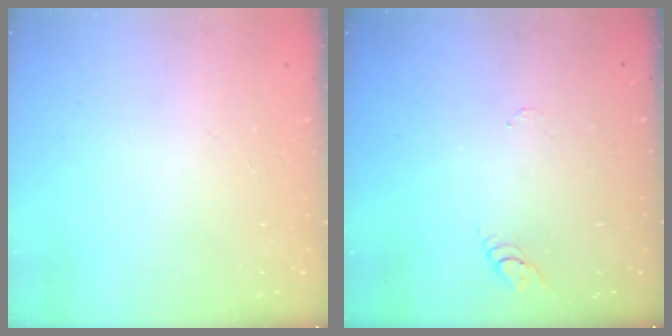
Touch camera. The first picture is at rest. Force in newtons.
{"total": 2.9, "press": 2.9, "slide": 0.4}